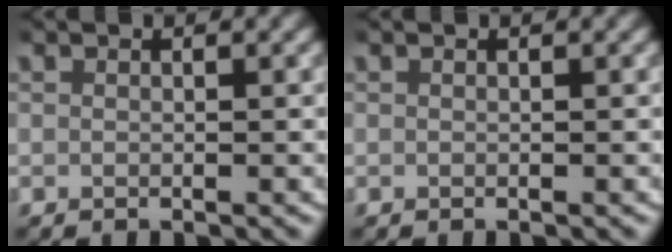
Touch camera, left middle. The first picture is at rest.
{"total": 0.0}